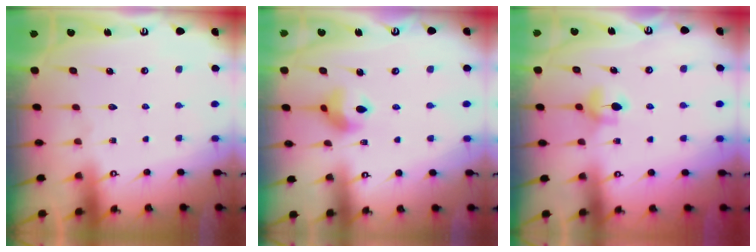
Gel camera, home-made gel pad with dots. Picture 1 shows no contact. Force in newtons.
{"total": 8.9, "press": 8.9, "slide": 1.1}
{"total": 5.7, "press": 5.6, "slide": 0.6}